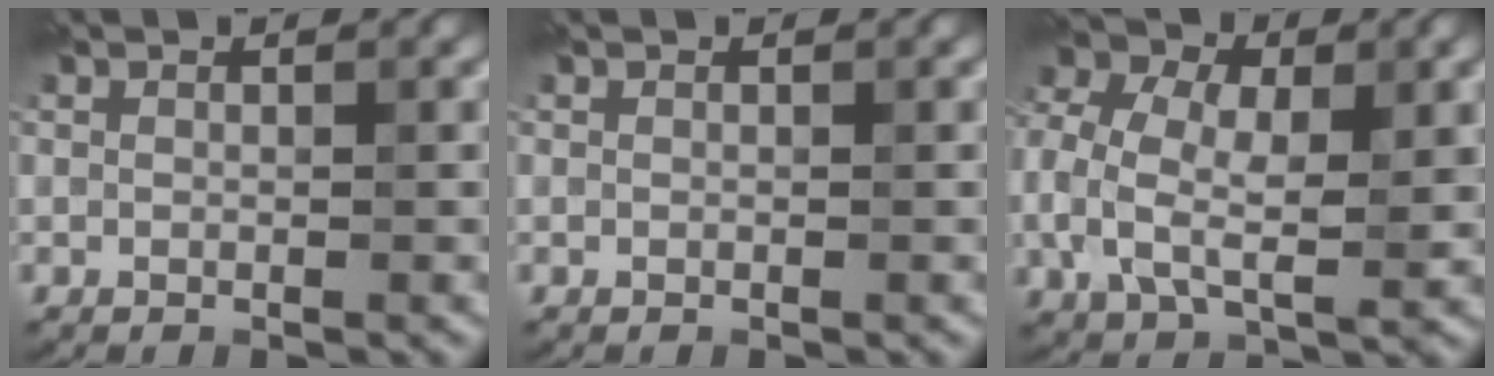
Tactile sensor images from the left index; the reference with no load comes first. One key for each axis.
{"total": 0.0}
{"total": 8.1, "fx": 0.5, "fy": 5.5, "fz": 5.9, "tx": -0.147, "ty": 0.007, "tz": 0.003}